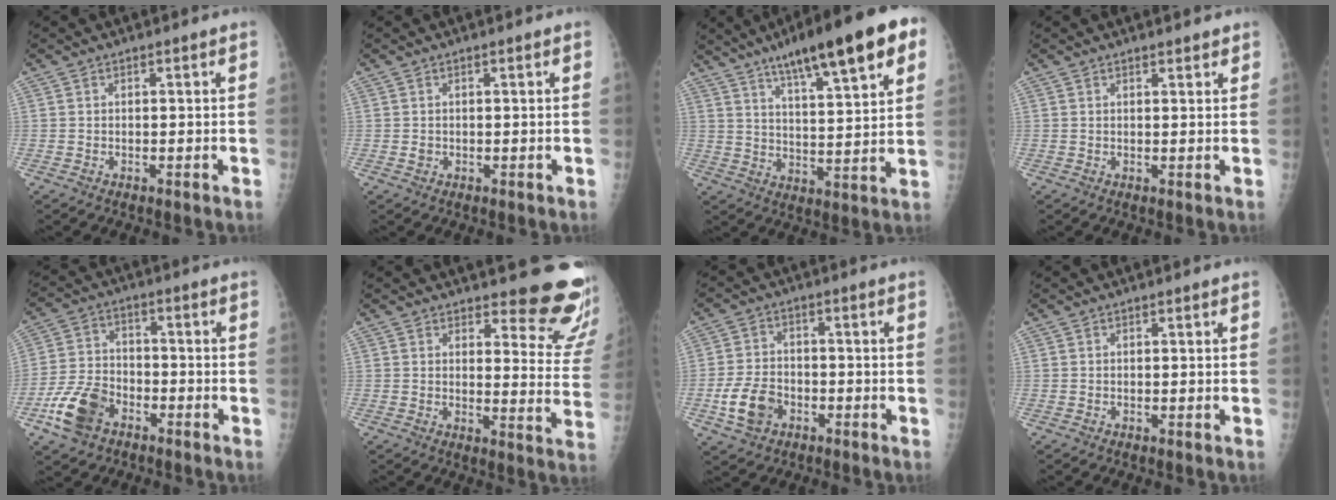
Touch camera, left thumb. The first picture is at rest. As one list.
[{"total": 0.8, "force": [0.0, 0.6, 0.6], "torque": [-0.005, 0.005, 0.003]}, {"total": 19.8, "force": [11.1, 4.2, 15.8], "torque": [-0.214, -0.023, 0.170]}, {"total": 1.5, "force": [1.2, 0.5, 0.7], "torque": [-0.005, -0.006, 0.016]}, {"total": 10.3, "force": [-5.4, 6.6, 5.7], "torque": [-0.107, 0.023, -0.104]}, {"total": 14.1, "force": [12.1, 4.0, 6.0], "torque": [-0.025, -0.112, 0.124]}, {"total": 7.5, "force": [-3.1, 5.3, 4.4], "torque": [-0.079, 0.016, -0.054]}, {"total": 0.0}]